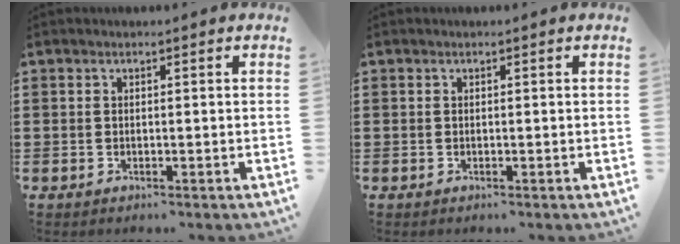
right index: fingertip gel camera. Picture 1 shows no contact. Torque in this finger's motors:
{"motor_torque": [0.00, 0.00, 0.00, 0.00]}